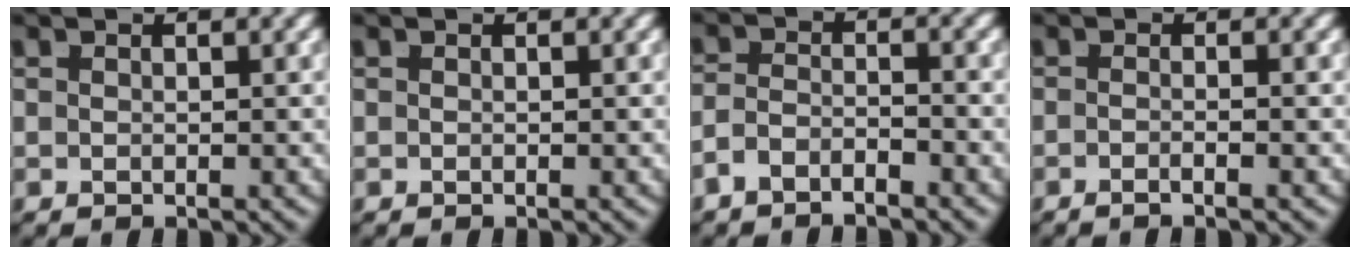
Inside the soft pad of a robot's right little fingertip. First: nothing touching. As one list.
[{"total": 0.0}, {"total": 2.8, "force": [-2.4, 1.1, 1.0], "torque": [-0.018, -0.013, -0.040]}, {"total": 1.7, "force": [-1.3, -0.7, 0.9], "torque": [-0.016, -0.002, -0.024]}]